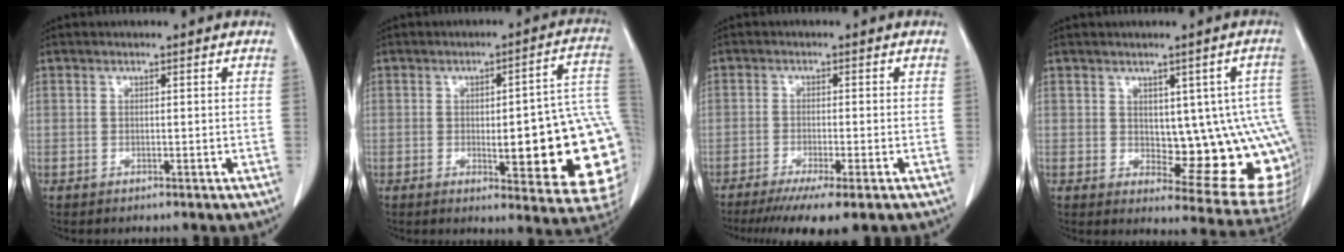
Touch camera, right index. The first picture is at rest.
{"total": 20.1, "force": [-2.3, 4.0, 19.5], "torque": [-0.162, 0.019, -0.011]}
{"total": 8.1, "force": [-5.7, 0.5, 5.8], "torque": [-0.086, -0.019, -0.088]}
{"total": 13.5, "force": [-0.1, 5.5, 12.3], "torque": [-0.113, 0.009, 0.018]}